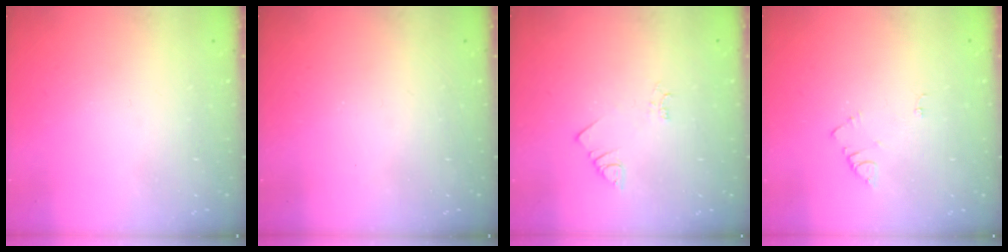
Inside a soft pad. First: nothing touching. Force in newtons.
{"total": 2.5, "press": 2.4, "slide": 0.4}
{"total": 2.5, "press": 2.5, "slide": 0.5}
{"total": 4.2, "press": 4.2, "slide": 0.4}